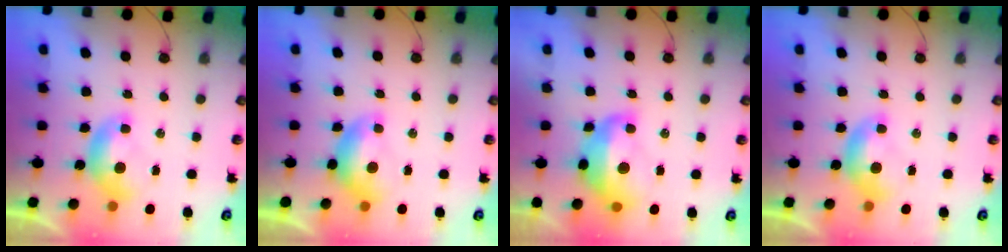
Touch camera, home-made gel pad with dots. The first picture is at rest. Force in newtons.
{"total": 0.0}
{"total": 8.9, "press": 8.8, "slide": 1.5}
{"total": 0.0}